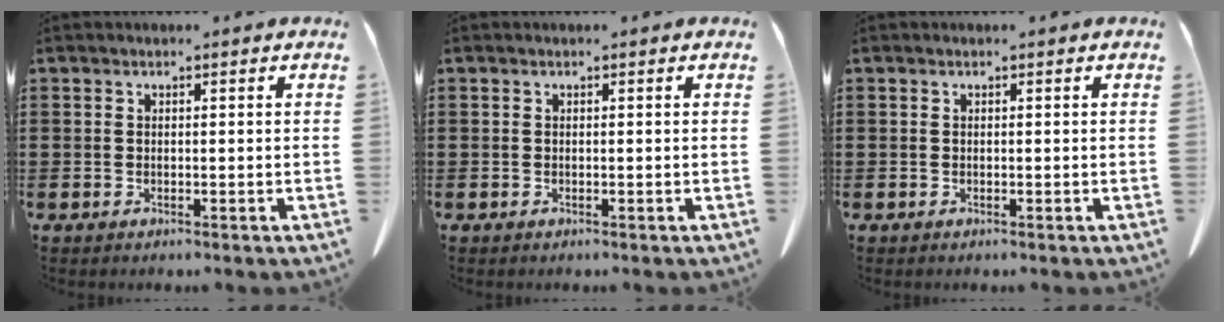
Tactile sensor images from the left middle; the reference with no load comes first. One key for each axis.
{"total": 0.0}
{"total": 0.0}